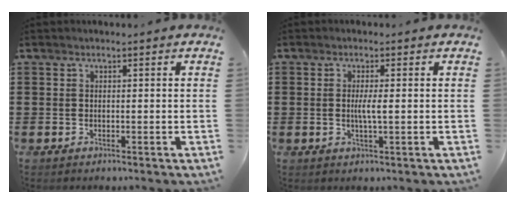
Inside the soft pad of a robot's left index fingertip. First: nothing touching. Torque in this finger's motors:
{"motor_torque": [0.22, -0.04, 0.05, 0.06]}